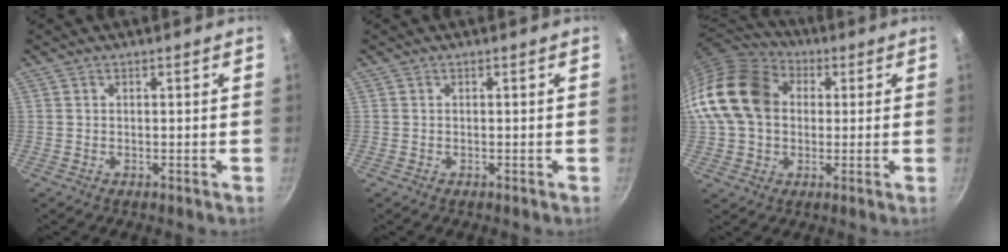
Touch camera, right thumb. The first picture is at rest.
{"total": 0.0}
{"total": 17.7, "force": [2.5, 13.7, 10.9], "torque": [-0.191, 0.033, 0.033]}